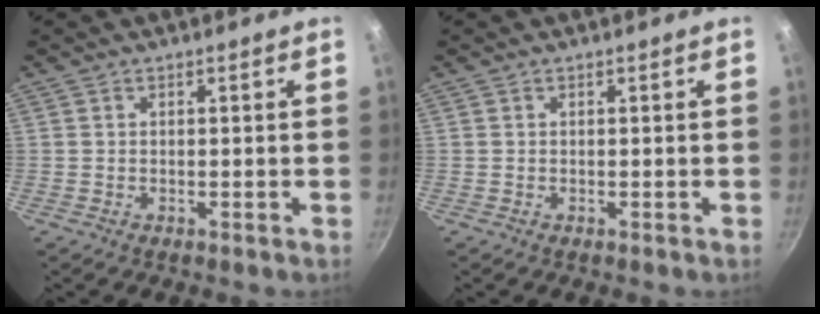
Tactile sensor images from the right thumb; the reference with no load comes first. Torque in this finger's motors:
{"motor_torque": [-0.11, -0.11, 0.19, -0.08, 0.02]}